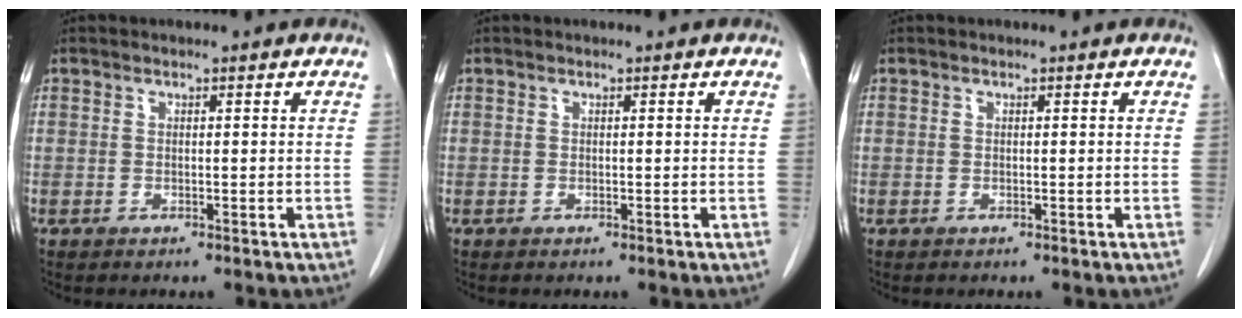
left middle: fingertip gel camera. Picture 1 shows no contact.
{"total": 0.0}
{"total": 0.0}